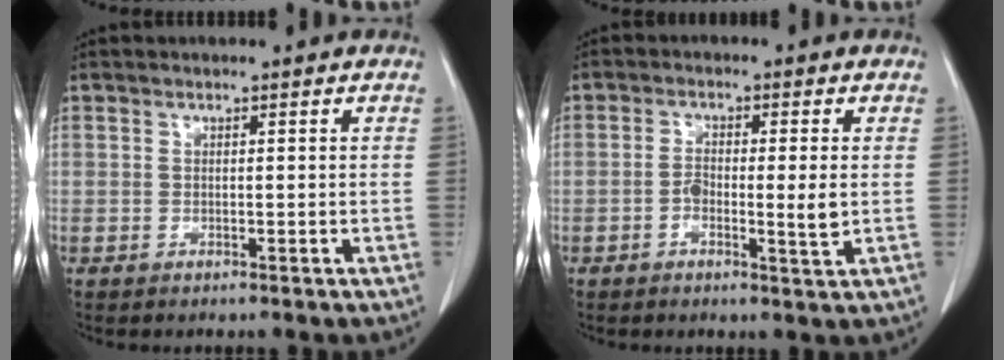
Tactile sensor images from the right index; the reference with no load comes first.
{"total": 5.1, "force": [-0.7, 1.0, 5.0], "torque": [-0.088, -0.003, -0.015]}